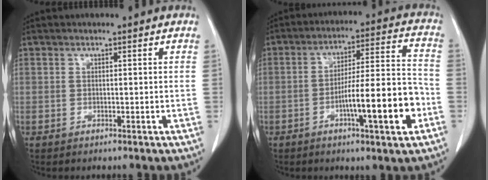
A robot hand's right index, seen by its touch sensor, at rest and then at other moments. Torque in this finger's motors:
{"motor_torque": [1.71, -0.43, 0.55, 0.14]}